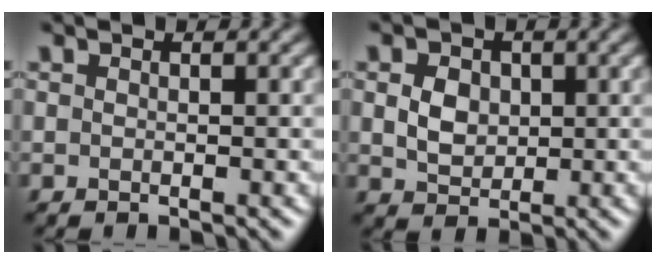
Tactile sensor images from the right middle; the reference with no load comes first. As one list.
[{"total": 2.6, "force": [0.4, 2.1, 1.5], "torque": [-0.034, -0.001, 0.006]}]